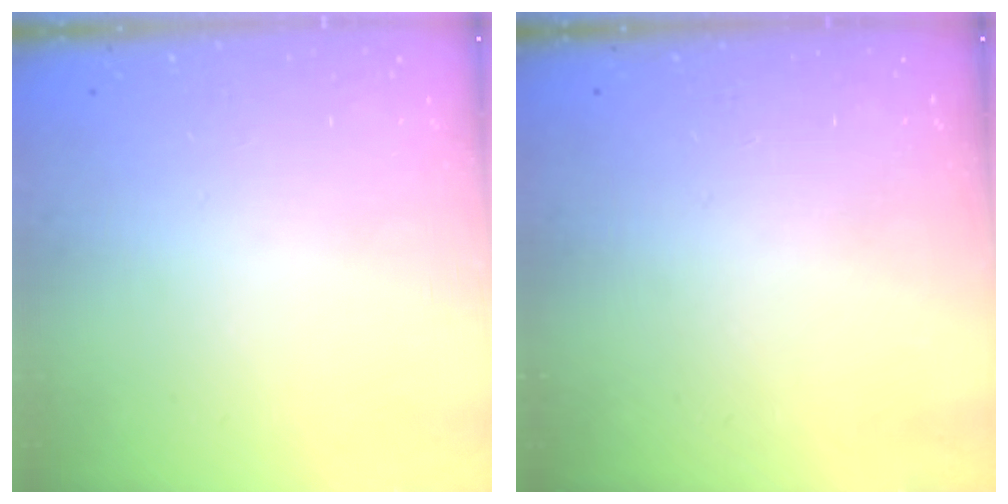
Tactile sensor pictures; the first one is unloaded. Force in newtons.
{"total": 0.0}